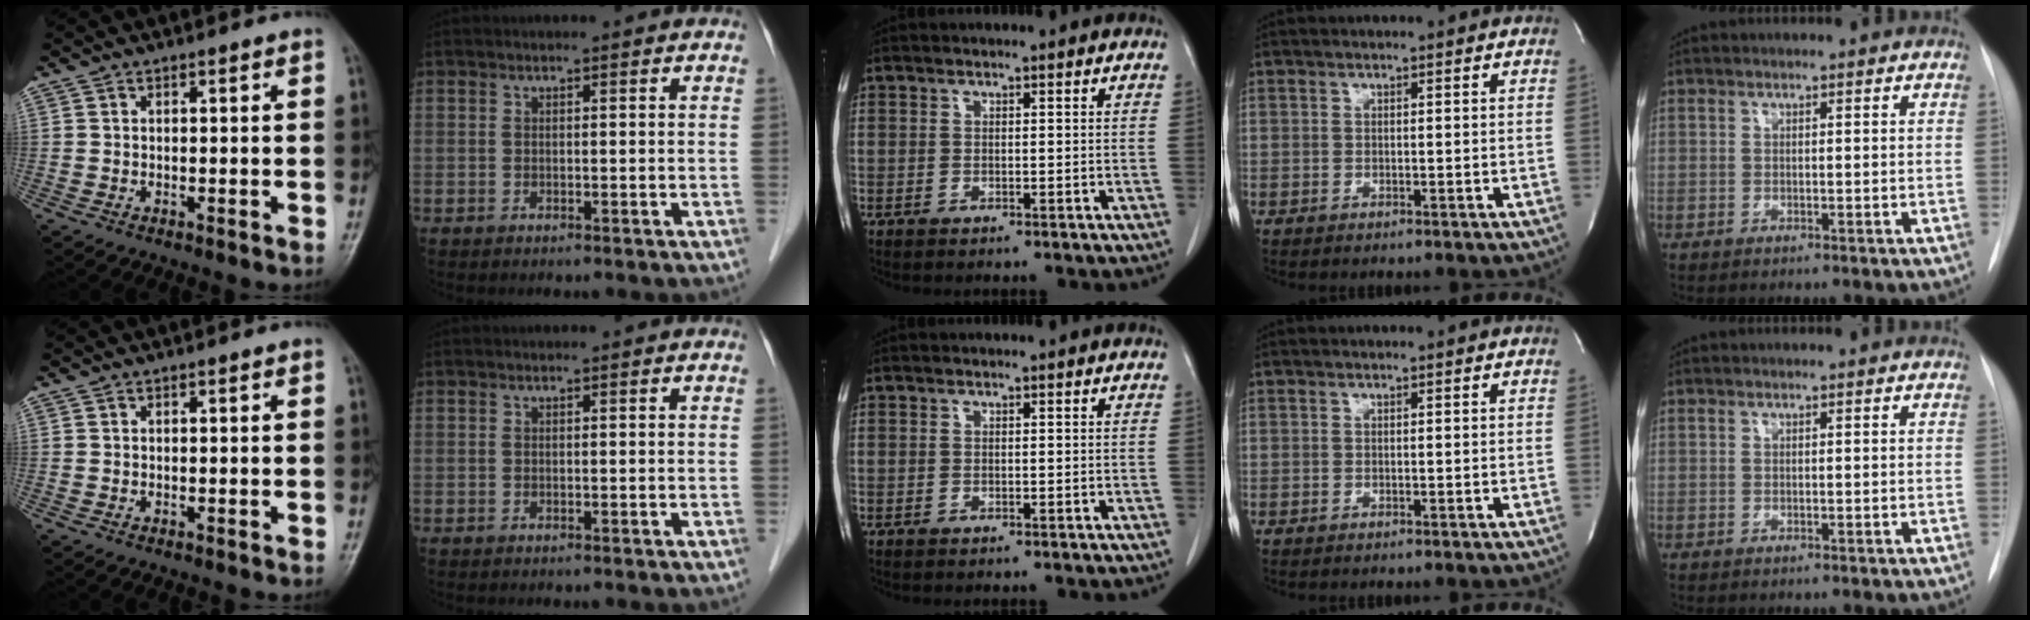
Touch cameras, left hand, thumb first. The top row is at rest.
{}